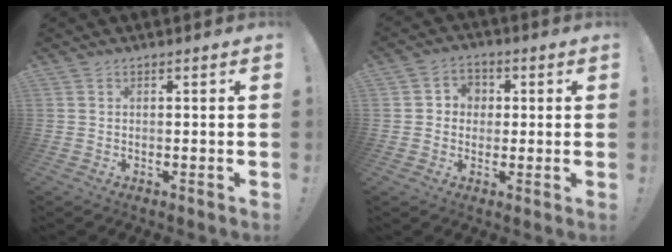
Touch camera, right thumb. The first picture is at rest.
{"total": 5.3, "force": [0.1, 5.2, 1.4], "torque": [-0.020, 0.007, 0.004]}